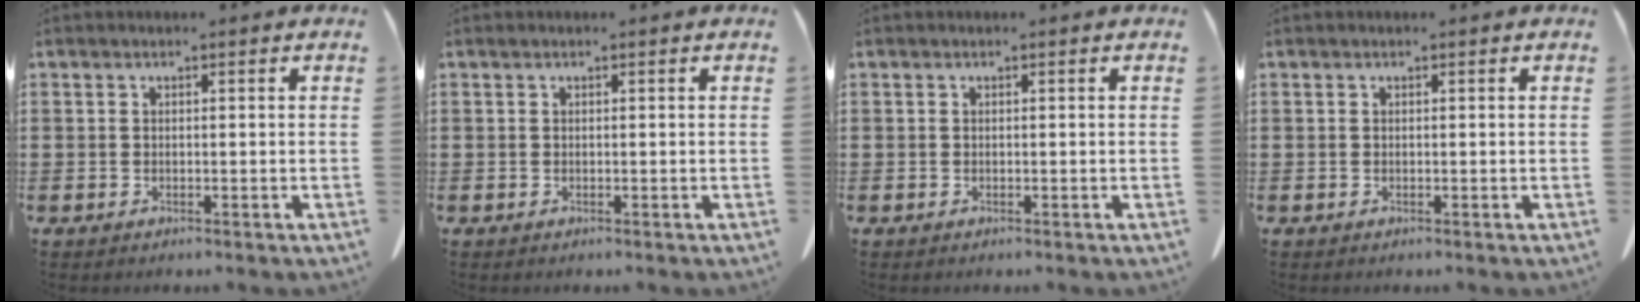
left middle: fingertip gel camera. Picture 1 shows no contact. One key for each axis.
{"total": 0.0}
{"total": 0.0}
{"total": 0.0}